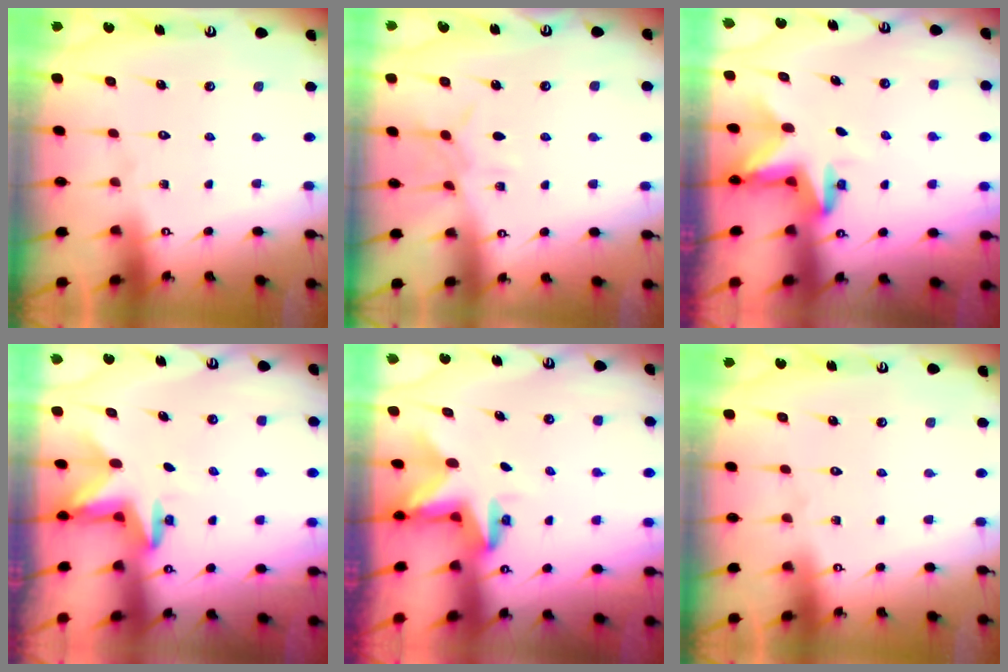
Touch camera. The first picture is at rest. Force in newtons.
{"total": 5.3, "press": 5.3, "slide": 0.6}
{"total": 3.4, "press": 3.4, "slide": 0.1}
{"total": 3.1, "press": 3.0, "slide": 0.7}
{"total": 3.0, "press": 3.0, "slide": 0.2}
{"total": 0.0}